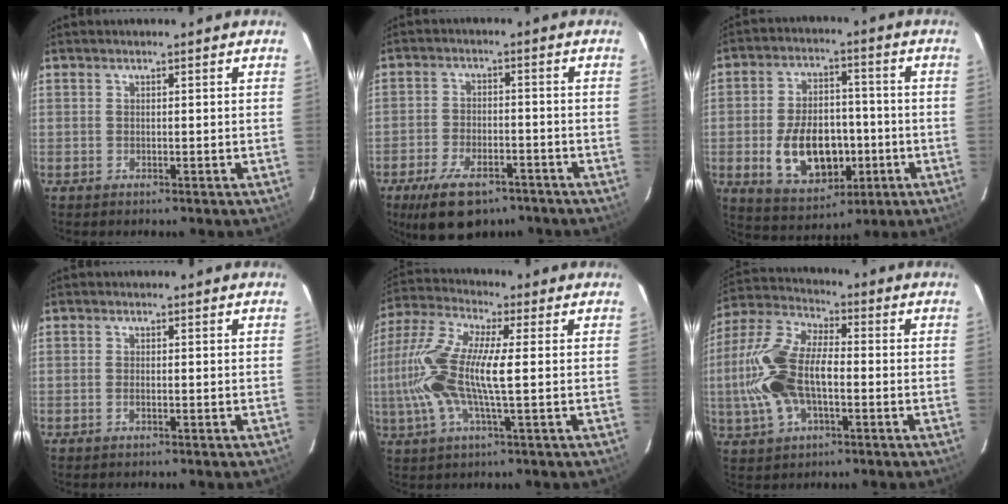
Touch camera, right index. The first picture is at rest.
{"total": 12.2, "force": [-8.3, 5.7, 6.9], "torque": [-0.151, -0.012, -0.133]}
{"total": 14.4, "force": [-3.5, 9.1, 10.6], "torque": [-0.210, 0.009, -0.035]}
{"total": 0.9, "force": [-0.4, 0.3, 0.8], "torque": [-0.016, 0.000, -0.008]}
{"total": 15.5, "force": [-0.3, 2.6, 15.3], "torque": [-0.299, 0.003, -0.015]}
{"total": 16.0, "force": [-2.2, 8.4, 13.5], "torque": [-0.293, 0.011, -0.045]}